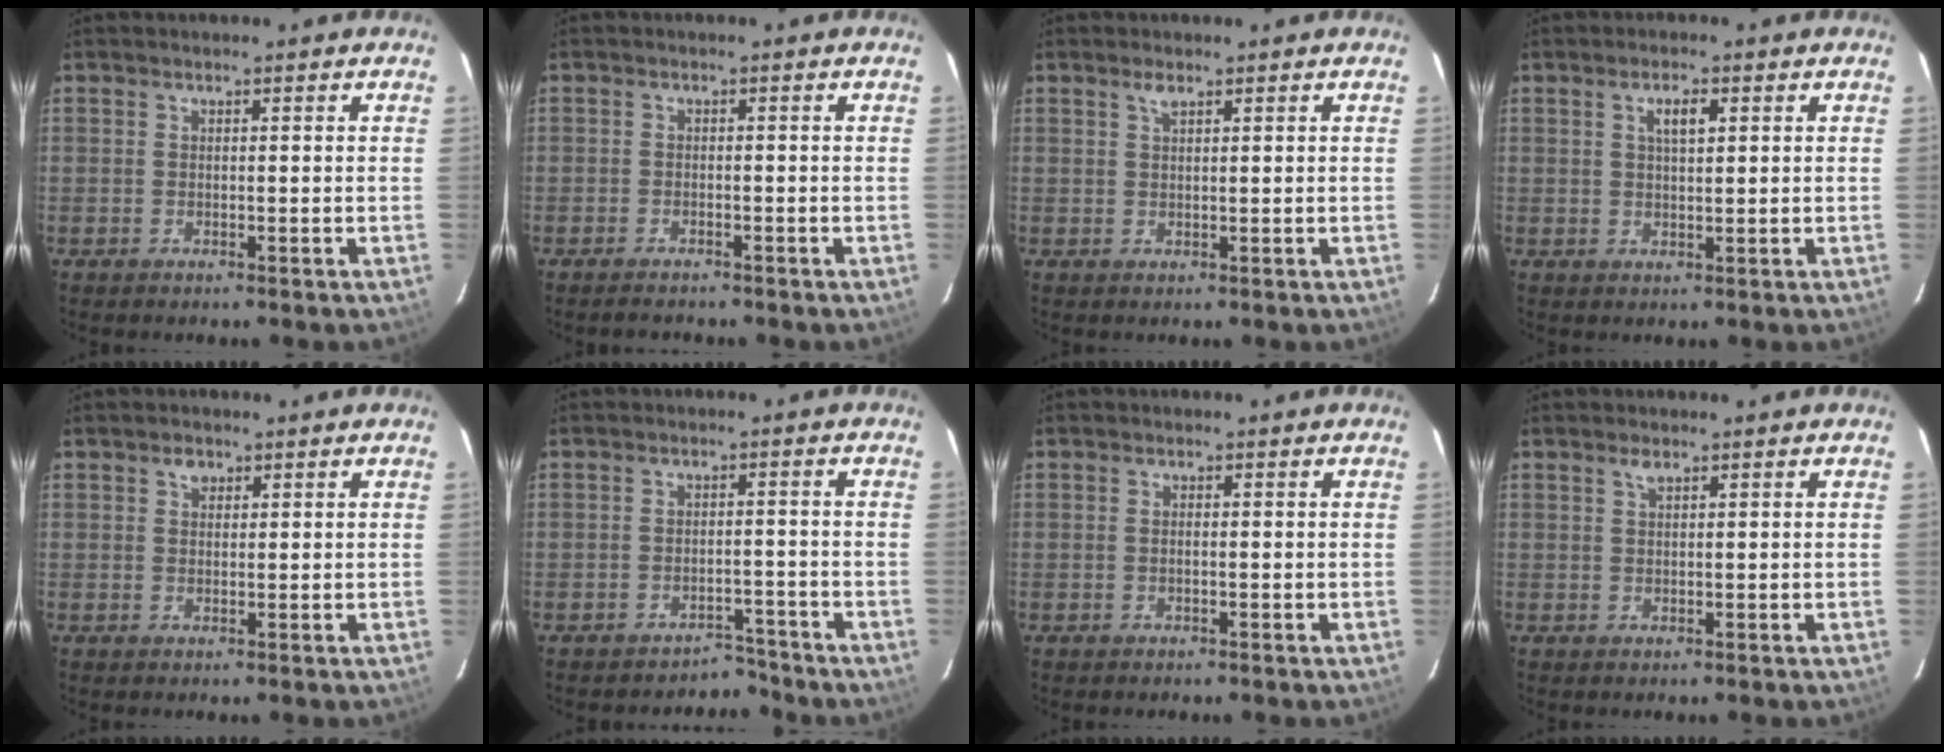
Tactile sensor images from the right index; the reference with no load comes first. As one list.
[{"total": 2.4, "force": [-2.3, 0.7, 0.6], "torque": [-0.020, -0.004, -0.037]}, {"total": 1.4, "force": [0.9, 0.5, 0.9], "torque": [-0.017, 0.004, 0.017]}, {"total": 3.1, "force": [1.1, 1.0, 2.7], "torque": [-0.047, 0.005, 0.020]}, {"total": 1.7, "force": [0.9, 1.3, 0.6], "torque": [-0.008, 0.008, 0.015]}, {"total": 4.1, "force": [-3.7, 1.8, -0.3], "torque": [0.011, 0.019, -0.048]}, {"total": 0.7, "force": [-0.1, 0.2, 0.7], "torque": [-0.013, 0.003, -0.003]}, {"total": 1.1, "force": [0.7, 0.4, 0.7], "torque": [-0.013, 0.003, 0.014]}]